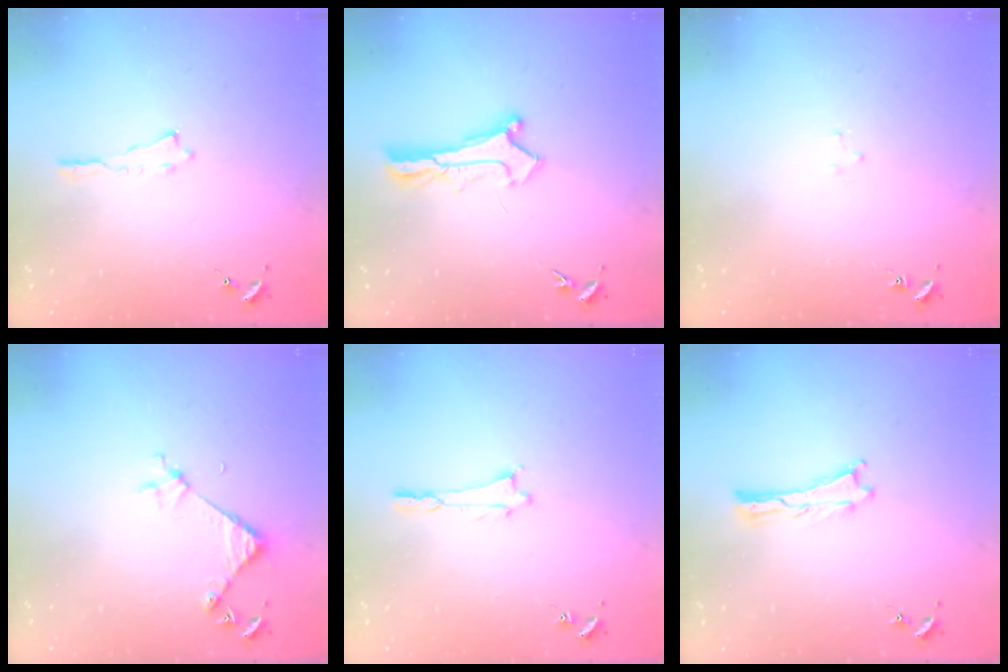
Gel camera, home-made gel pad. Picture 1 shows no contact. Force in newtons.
{"total": 1.1, "press": 1.1, "slide": 0.1}
{"total": 1.6, "press": 1.6, "slide": 0.1}
{"total": 4.2, "press": 4.2, "slide": 0.3}
{"total": 0.7, "press": 0.7, "slide": 0.1}
{"total": 0.0}